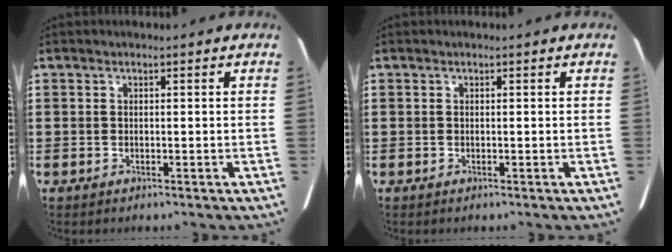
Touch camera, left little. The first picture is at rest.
{"total": 0.0}